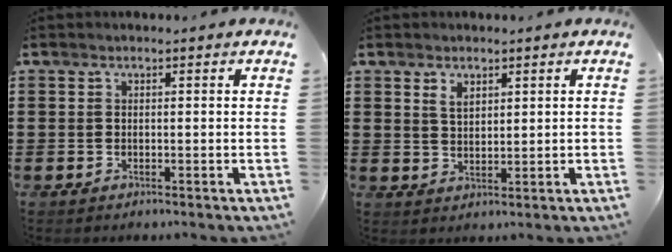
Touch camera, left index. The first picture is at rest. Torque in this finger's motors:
{"motor_torque": [0.43, -0.40, 0.07, 0.05]}